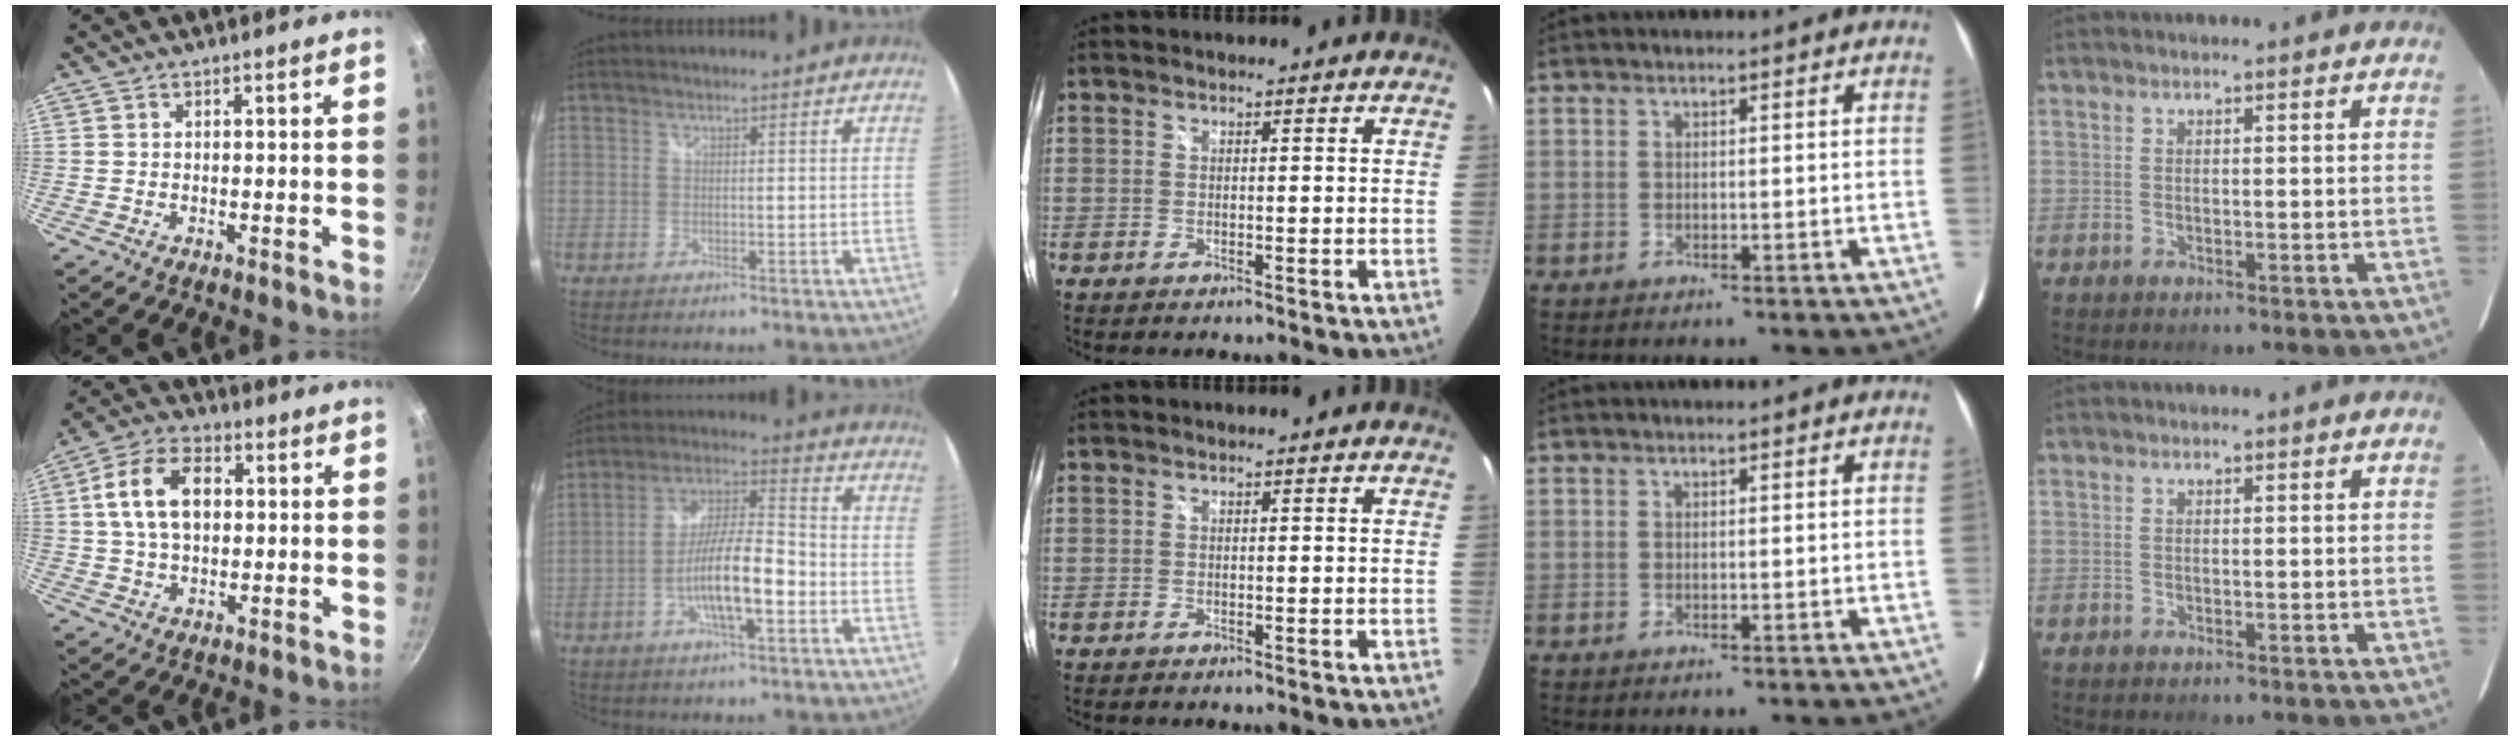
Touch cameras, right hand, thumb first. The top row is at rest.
{"thumb": {"total": 12.2, "force": [2.0, 8.0, 9.1], "torque": [-0.150, 0.017, 0.026]}, "index": {"total": 11.8, "force": [-4.3, 2.7, 10.7], "torque": [-0.205, 0.004, -0.076]}}